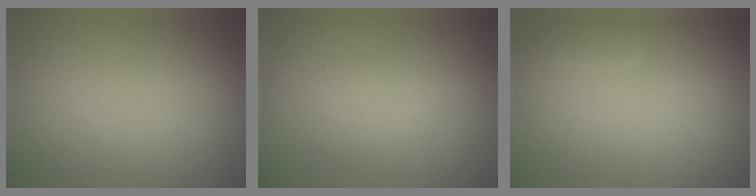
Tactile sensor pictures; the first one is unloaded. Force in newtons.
{"total": 1.5, "press": 1.5, "slide": 0.1}
{"total": 0.9, "press": 0.9, "slide": 0.1}